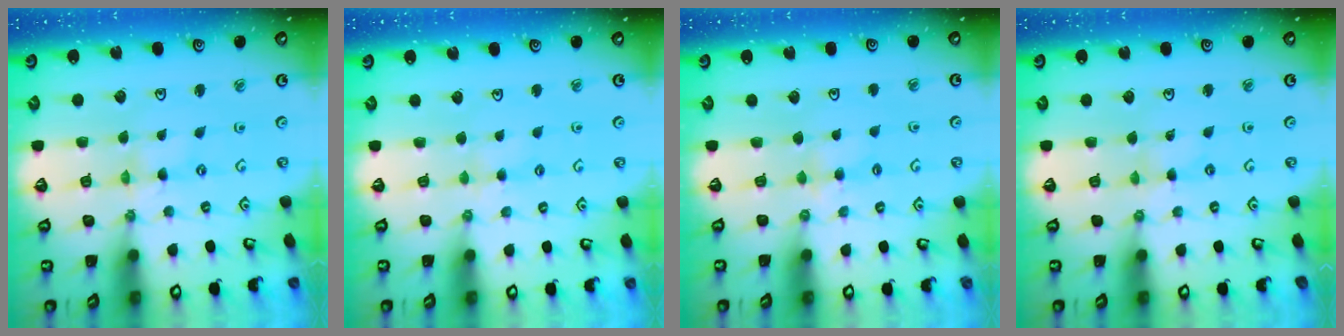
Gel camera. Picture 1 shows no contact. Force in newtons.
{"total": 2.8, "press": 2.8, "slide": 0.5}
{"total": 3.9, "press": 3.9, "slide": 0.3}
{"total": 0.8, "press": 0.8, "slide": 0.1}